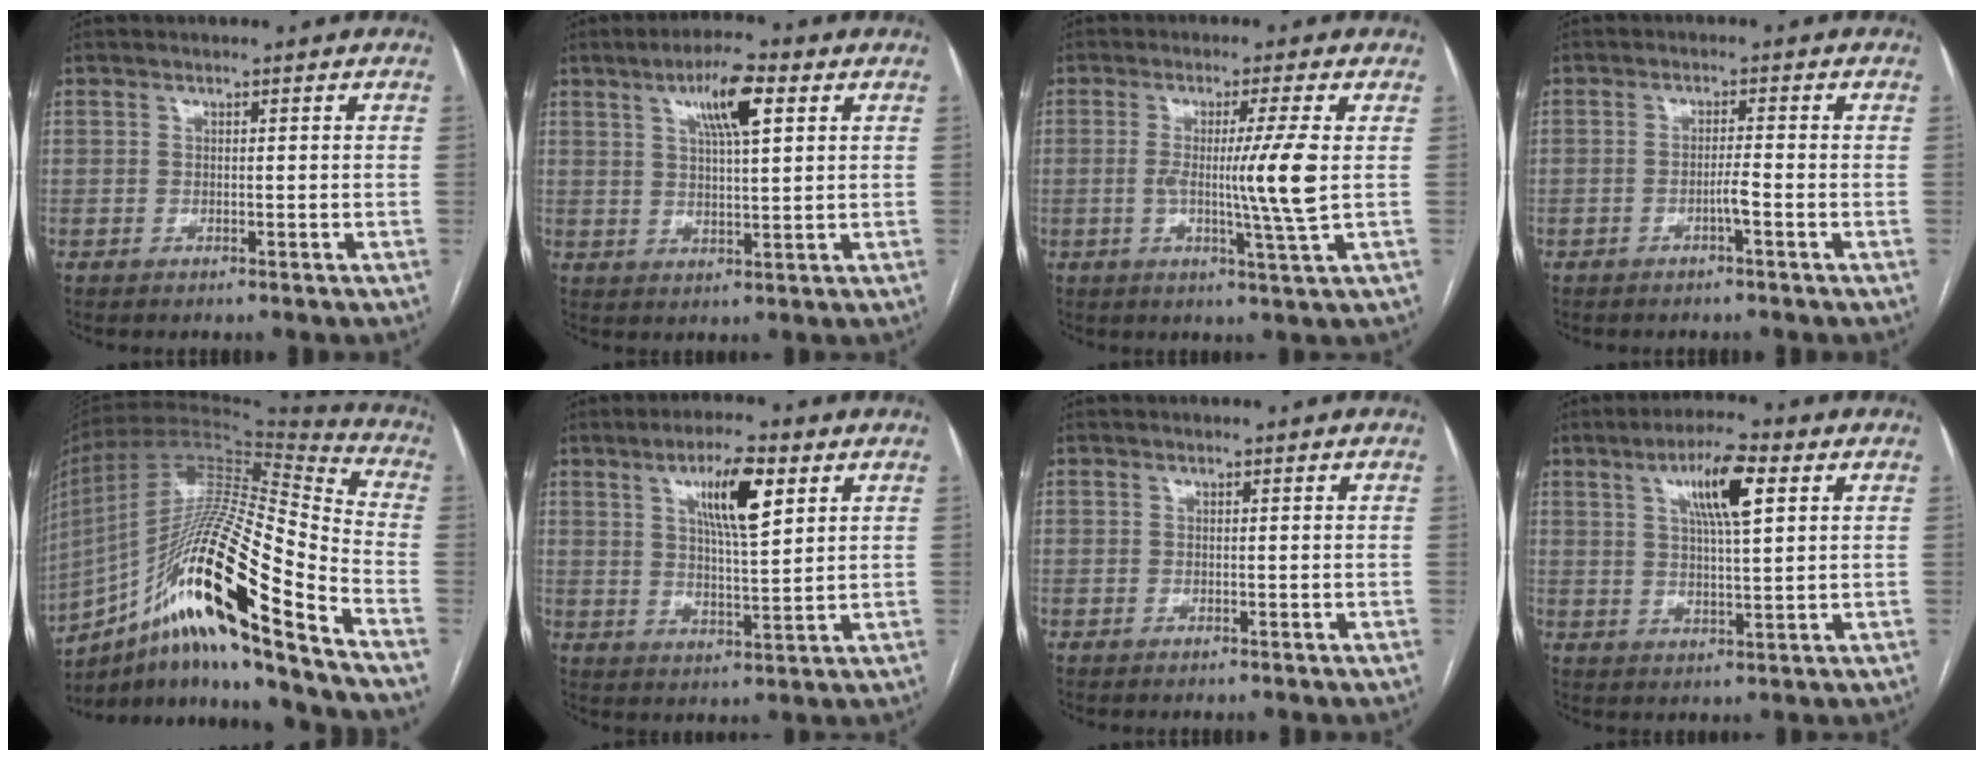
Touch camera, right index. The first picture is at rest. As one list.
[{"total": 7.9, "force": [3.6, 1.3, 6.9], "torque": [-0.123, 0.010, 0.059]}, {"total": 7.9, "force": [0.1, -1.8, 7.7], "torque": [-0.134, -0.017, 0.004]}, {"total": 2.0, "force": [-1.0, -0.2, 1.7], "torque": [-0.029, 0.000, -0.020]}, {"total": 26.4, "force": [-15.1, 1.8, 21.7], "torque": [-0.389, -0.014, -0.266]}, {"total": 9.1, "force": [4.1, 1.5, 8.0], "torque": [-0.139, 0.003, 0.069]}, {"total": 0.0}, {"total": 8.6, "force": [3.5, 1.2, 7.7], "torque": [-0.137, 0.010, 0.059]}]